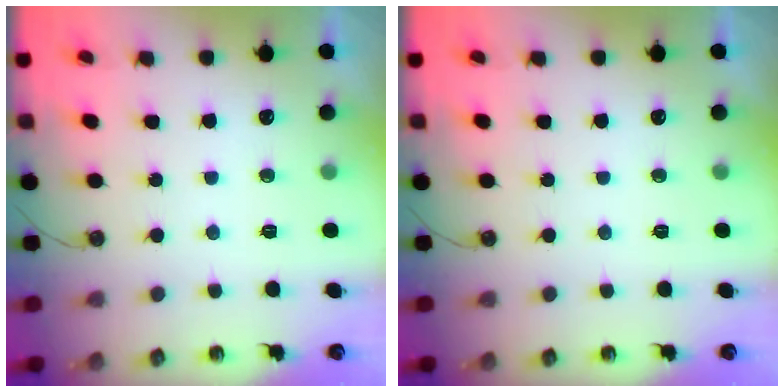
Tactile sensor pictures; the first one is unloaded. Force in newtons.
{"total": 0.0}